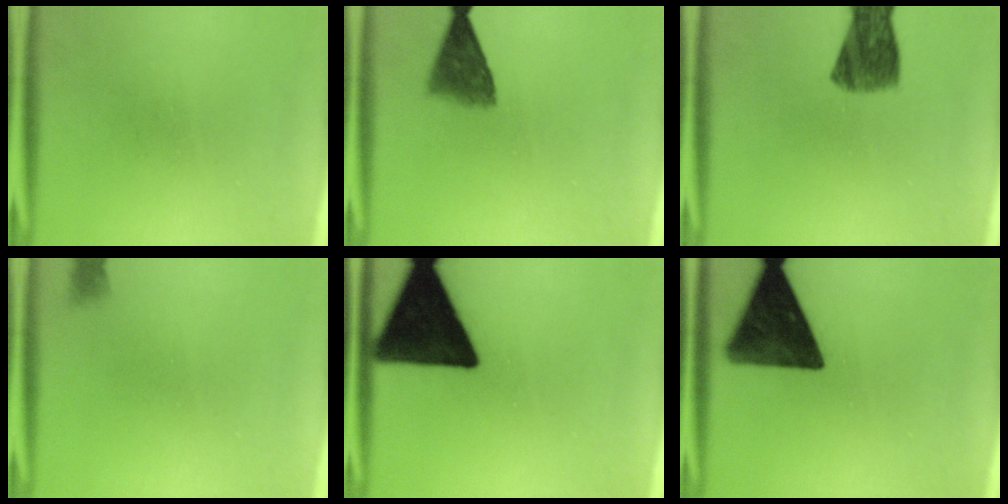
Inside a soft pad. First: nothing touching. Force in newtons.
{"total": 5.4}
{"total": 8.1}
{"total": 1.1}
{"total": 19.5}
{"total": 14.9}